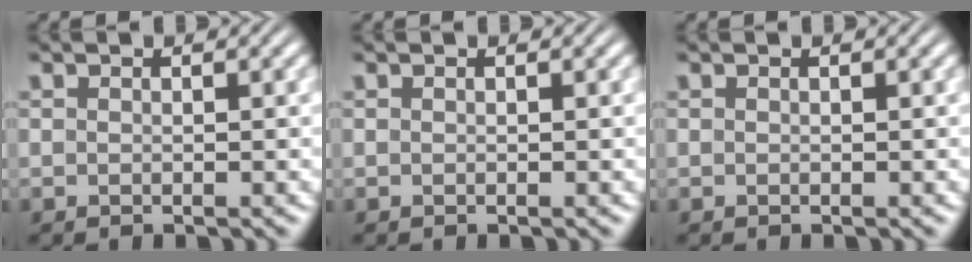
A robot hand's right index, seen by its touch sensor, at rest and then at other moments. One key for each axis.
{"total": 0.0}
{"total": 0.0}